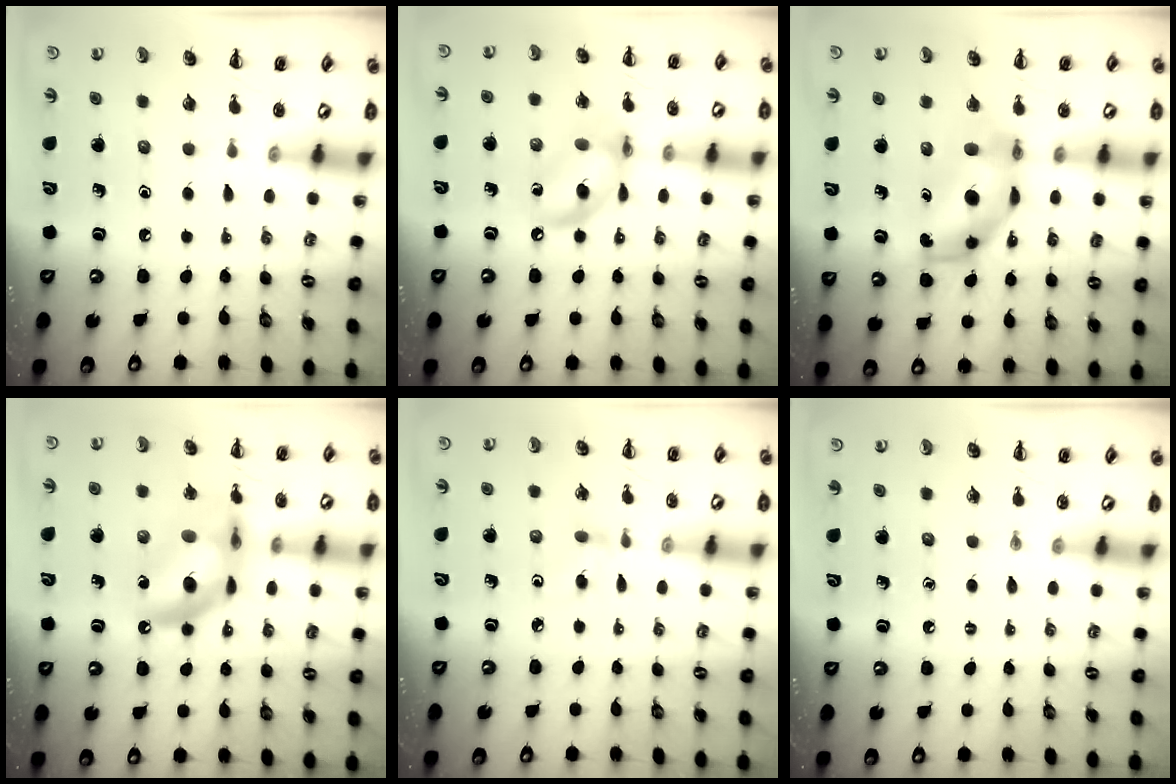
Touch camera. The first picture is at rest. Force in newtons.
{"total": 11.4, "press": 11.1, "slide": 2.7}
{"total": 7.4, "press": 7.3, "slide": 1.0}
{"total": 13.4, "press": 12.9, "slide": 3.4}
{"total": 3.4, "press": 3.1, "slide": 1.4}
{"total": 0.0}